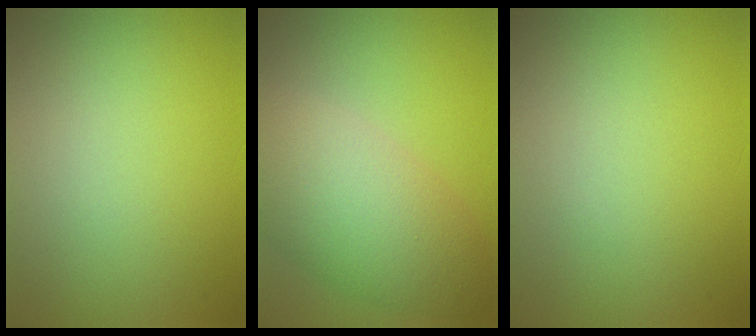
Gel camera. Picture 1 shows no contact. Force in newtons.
{"total": 7.0, "press": 7.0, "slide": 0.4}
{"total": 0.0}